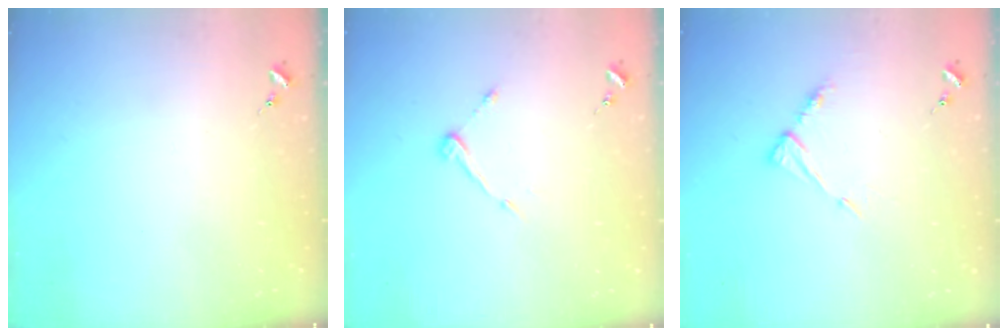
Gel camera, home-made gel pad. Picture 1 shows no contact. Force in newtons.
{"total": 6.5, "press": 6.5, "slide": 0.6}
{"total": 6.8, "press": 6.8, "slide": 0.5}